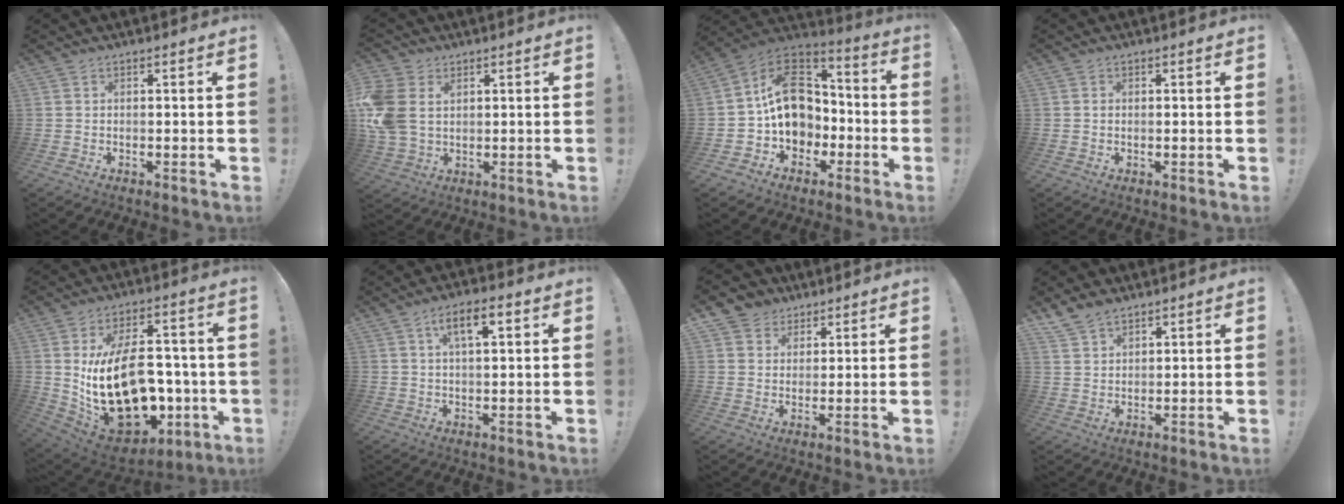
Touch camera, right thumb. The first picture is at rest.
{"total": 11.5, "force": [2.6, 8.7, 7.0], "torque": [-0.153, -0.008, 0.054]}
{"total": 16.9, "force": [1.0, 13.8, 9.7], "torque": [-0.156, 0.011, 0.027]}
{"total": 0.0}
{"total": 25.2, "force": [-2.0, 15.0, 20.2], "torque": [-0.374, 0.006, -0.014]}
{"total": 7.2, "force": [2.7, 2.6, 6.2], "torque": [-0.100, 0.001, 0.040]}
{"total": 5.8, "force": [3.2, 4.8, 0.4], "torque": [-0.006, -0.023, 0.065]}
{"total": 5.5, "force": [4.6, 2.6, 1.5], "torque": [-0.026, -0.027, 0.089]}